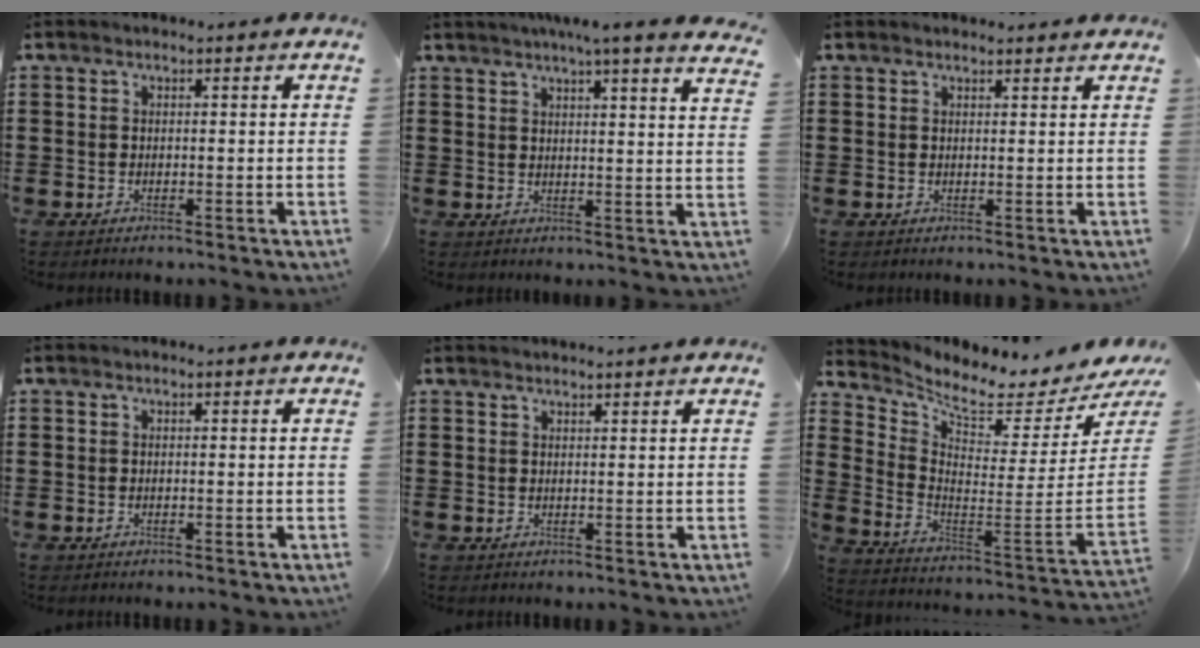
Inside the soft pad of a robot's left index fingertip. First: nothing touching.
{"total": 5.2, "force": [4.4, -1.1, 2.7], "torque": [-0.058, -0.021, 0.073]}
{"total": 1.4, "force": [1.3, 0.2, 0.2], "torque": [-0.008, 0.000, 0.027]}
{"total": 0.0}
{"total": 1.3, "force": [1.3, -0.3, 0.1], "torque": [-0.004, -0.004, 0.026]}
{"total": 4.6, "force": [3.9, 0.7, 2.4], "torque": [-0.059, -0.064, 0.057]}